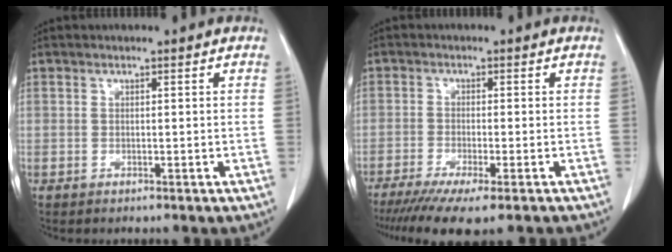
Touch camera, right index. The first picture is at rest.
{"total": 11.1, "force": [-8.6, 1.1, 7.0], "torque": [-0.096, -0.024, -0.133]}